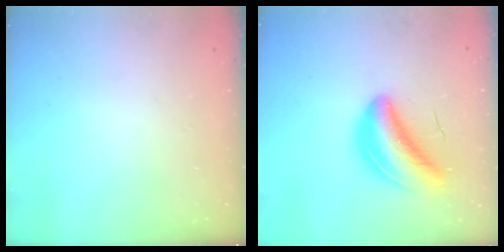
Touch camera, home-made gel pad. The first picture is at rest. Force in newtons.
{"total": 9.8, "press": 9.3, "slide": 2.9}